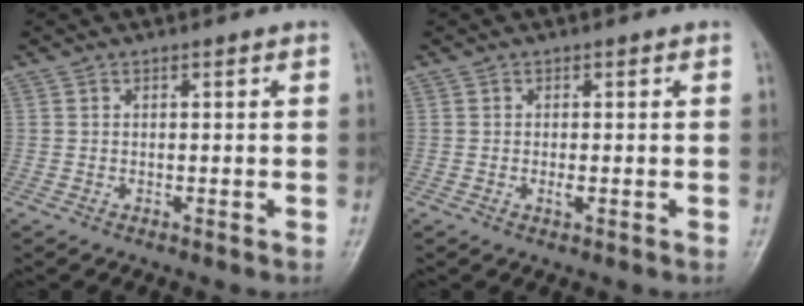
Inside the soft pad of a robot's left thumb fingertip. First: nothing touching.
{"total": 1.1, "force": [-0.2, 0.5, 0.9], "torque": [-0.017, -0.002, -0.004]}